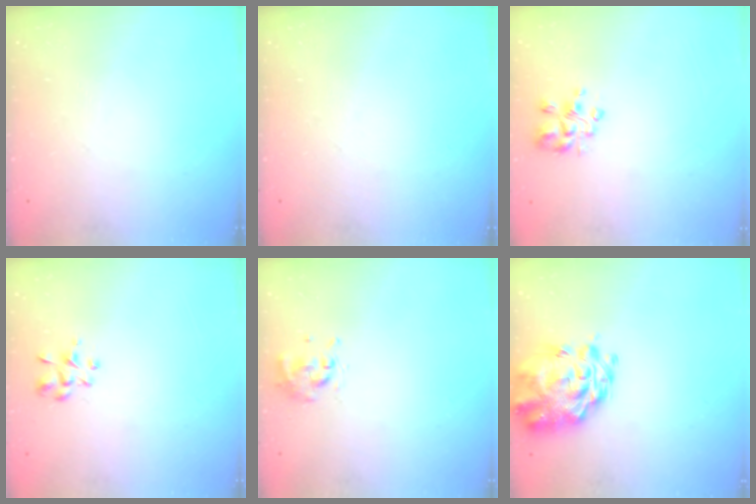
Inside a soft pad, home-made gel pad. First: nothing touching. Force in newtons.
{"total": 0.0}
{"total": 4.9, "press": 4.8, "slide": 1.0}
{"total": 2.9, "press": 2.7, "slide": 1.0}
{"total": 0.5, "press": 0.5, "slide": 0.2}
{"total": 7.5, "press": 7.0, "slide": 2.8}